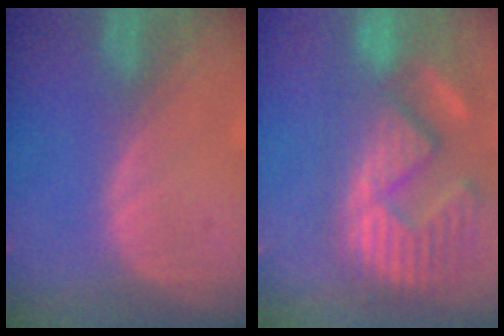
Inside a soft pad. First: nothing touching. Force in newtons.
{"total": 14.4, "press": 12.2, "slide": 7.6}